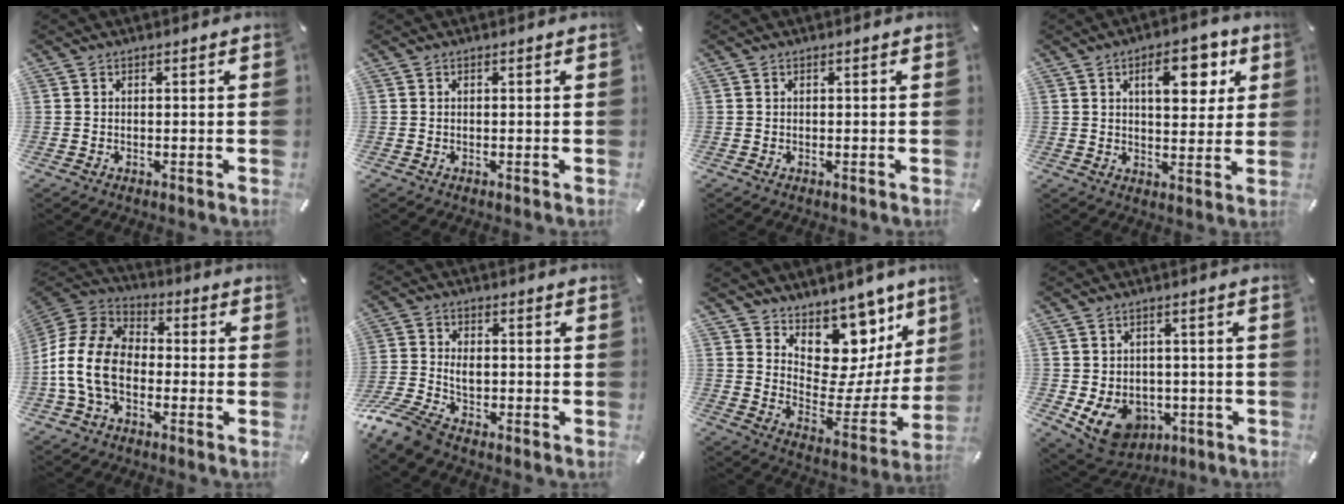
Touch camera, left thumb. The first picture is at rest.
{"total": 0.0}
{"total": 0.0}
{"total": 10.8, "force": [4.3, 5.7, 8.0], "torque": [-0.106, -0.007, 0.065]}
{"total": 13.5, "force": [-4.5, 9.2, 8.9], "torque": [-0.199, 0.022, -0.086]}
{"total": 8.2, "force": [-4.4, 4.7, 5.0], "torque": [-0.124, 0.004, -0.087]}
{"total": 12.4, "force": [8.8, 7.9, 3.5], "torque": [-0.032, -0.107, 0.154]}
{"total": 9.8, "force": [-3.4, 7.7, 5.0], "torque": [-0.095, 0.013, -0.060]}